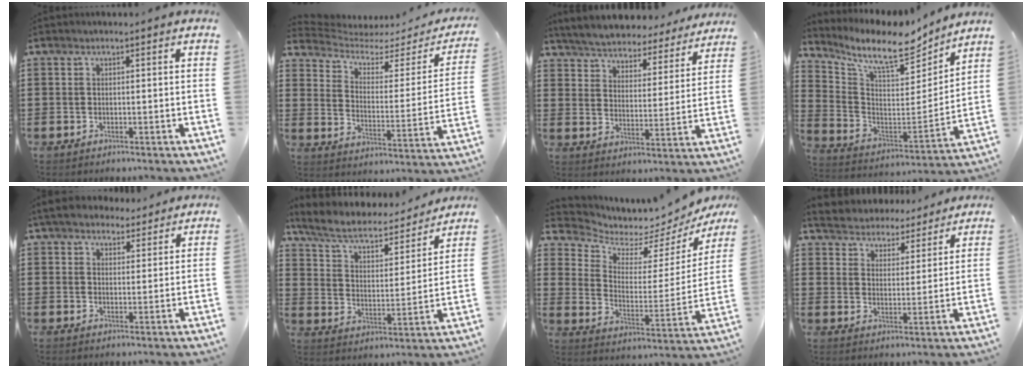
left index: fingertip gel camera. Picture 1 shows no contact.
{"total": 3.5, "force": [2.8, 1.5, 1.6], "torque": [-0.053, -0.023, 0.040]}
{"total": 5.0, "force": [5.0, -0.1, 0.1], "torque": [-0.032, -0.042, 0.082]}
{"total": 10.3, "force": [8.7, 2.2, 5.1], "torque": [-0.122, -0.065, 0.143]}
{"total": 4.7, "force": [4.1, 1.7, 1.3], "torque": [-0.040, -0.001, 0.079]}
{"total": 6.5, "force": [5.2, 2.0, 3.3], "torque": [-0.088, -0.032, 0.084]}
{"total": 4.7, "force": [4.4, 1.5, 0.5], "torque": [-0.035, -0.045, 0.069]}
{"total": 4.3, "force": [4.3, 0.2, -0.8], "torque": [-0.012, -0.034, 0.071]}